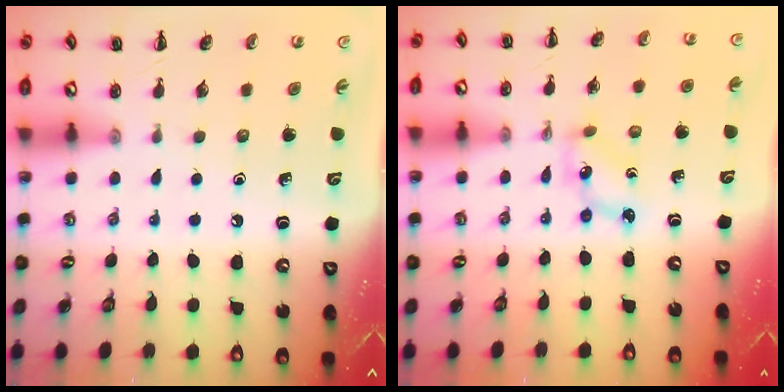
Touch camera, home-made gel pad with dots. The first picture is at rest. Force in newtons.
{"total": 2.5, "press": 2.5, "slide": 0.6}